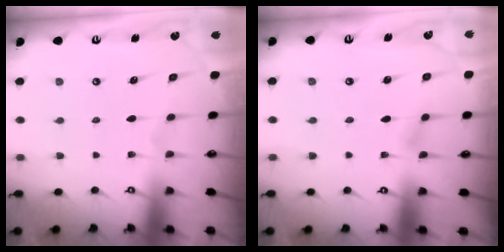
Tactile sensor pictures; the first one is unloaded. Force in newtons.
{"total": 2.8, "press": 2.8, "slide": 0.3}